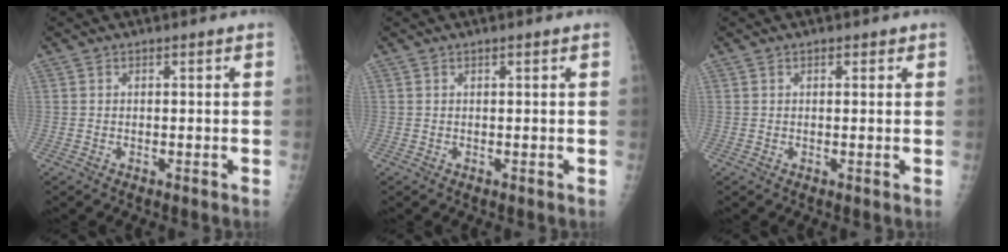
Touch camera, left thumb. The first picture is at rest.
{"total": 0.6, "force": [0.2, 0.1, 0.6], "torque": [-0.008, 0.003, 0.002]}
{"total": 1.1, "force": [0.5, 0.7, 0.7], "torque": [-0.002, 0.001, 0.003]}